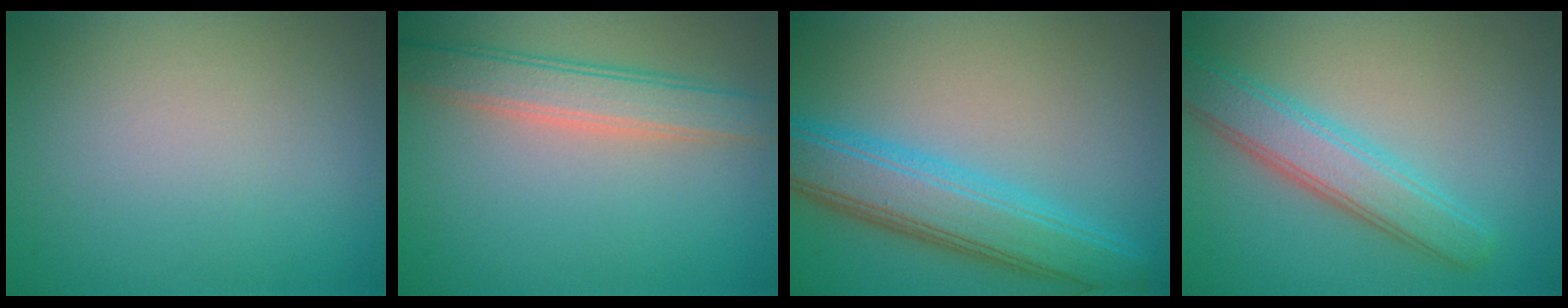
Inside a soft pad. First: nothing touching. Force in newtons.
{"total": 4.0, "press": 4.0, "slide": 0.3}
{"total": 6.6, "press": 6.6, "slide": 0.2}
{"total": 4.5, "press": 4.5, "slide": 0.1}